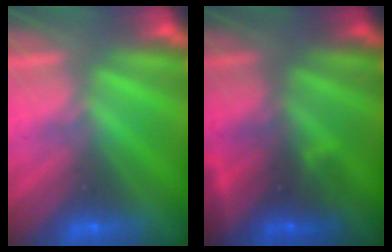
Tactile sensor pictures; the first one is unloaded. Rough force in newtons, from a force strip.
{"total": 2.7}